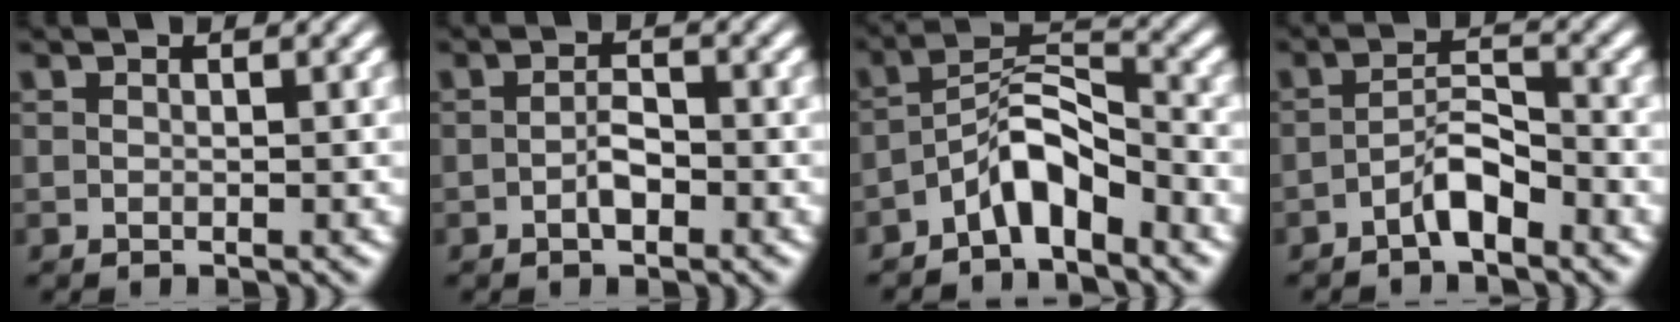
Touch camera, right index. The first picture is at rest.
{"total": 1.6, "force": [-1.0, 0.2, 1.3], "torque": [-0.015, -0.003, -0.015]}
{"total": 4.6, "force": [-2.4, 1.8, 3.5], "torque": [-0.046, -0.012, -0.036]}
{"total": 2.9, "force": [-2.3, 0.2, 1.7], "torque": [-0.011, -0.005, -0.038]}